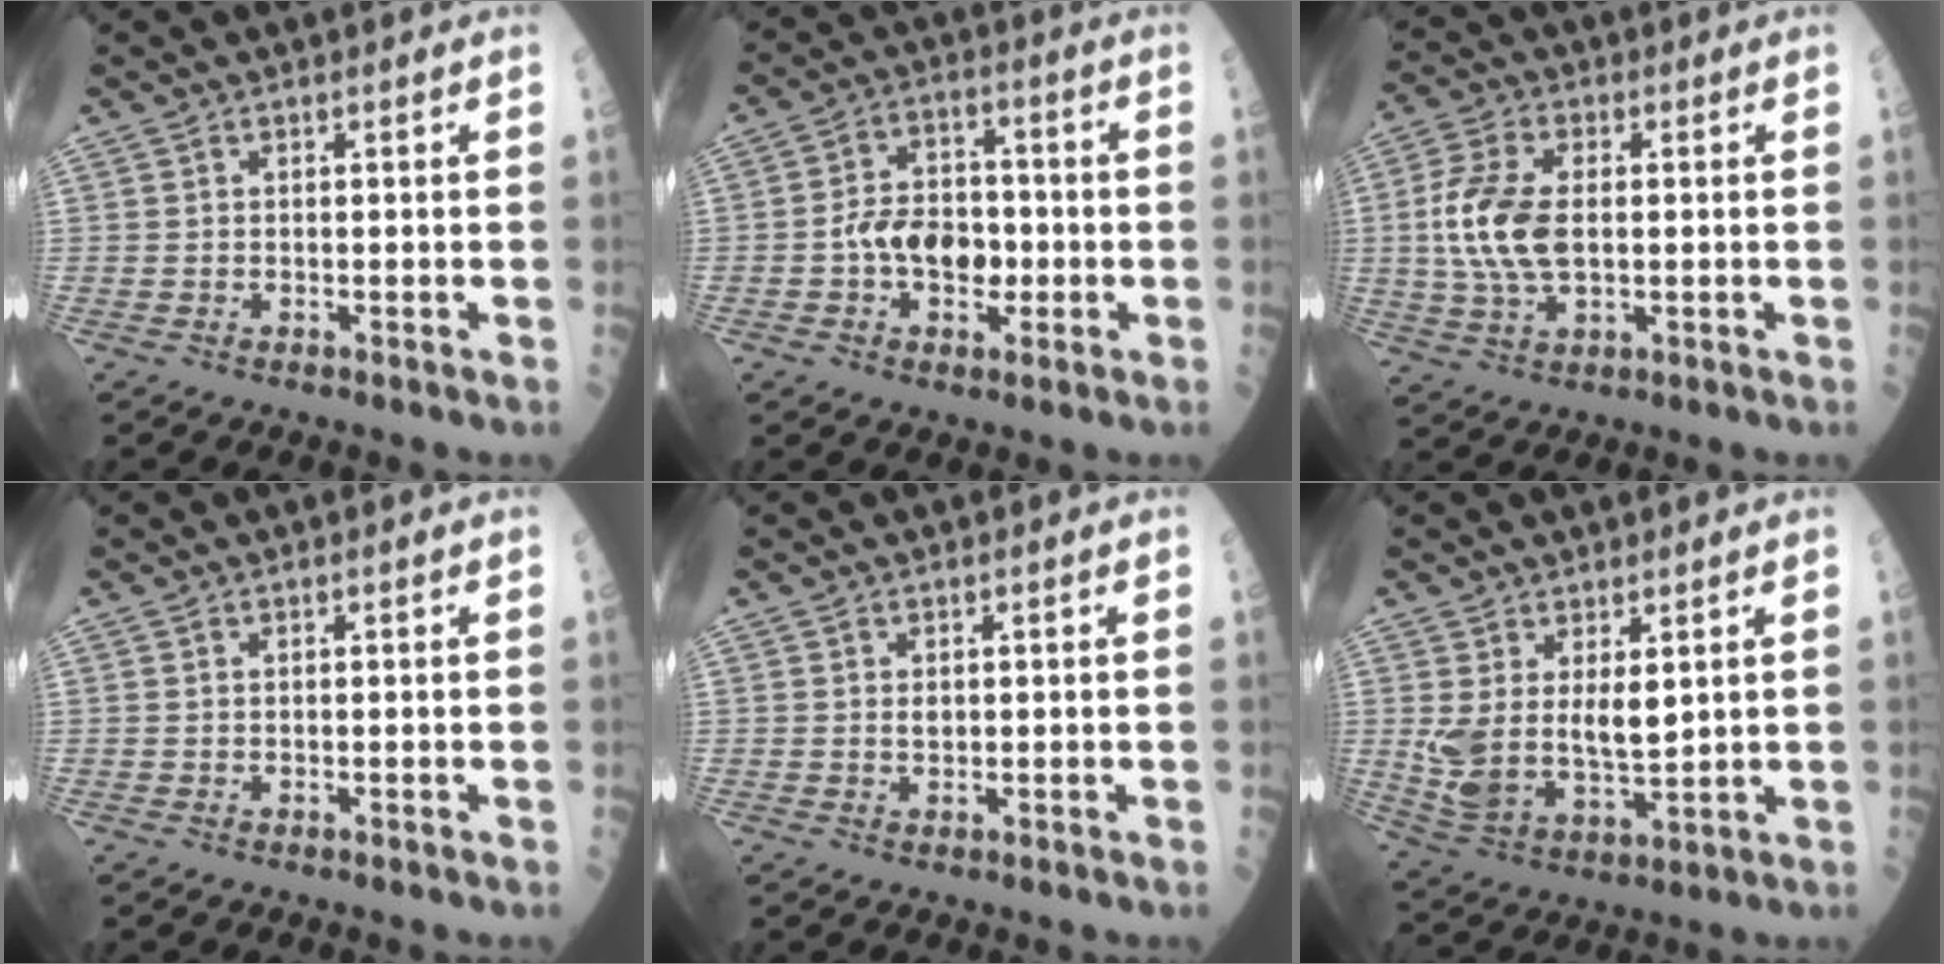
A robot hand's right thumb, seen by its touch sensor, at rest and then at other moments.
{"total": 10.3, "force": [-1.8, 6.8, 7.5], "torque": [-0.088, 0.028, -0.033]}
{"total": 11.9, "force": [0.4, 6.4, 10.1], "torque": [-0.214, 0.005, 0.006]}
{"total": 0.0}
{"total": 1.1, "force": [0.3, 0.7, 0.8], "torque": [-0.009, -0.002, 0.008]}
{"total": 10.0, "force": [2.5, 5.0, 8.3], "torque": [-0.152, -0.024, 0.065]}